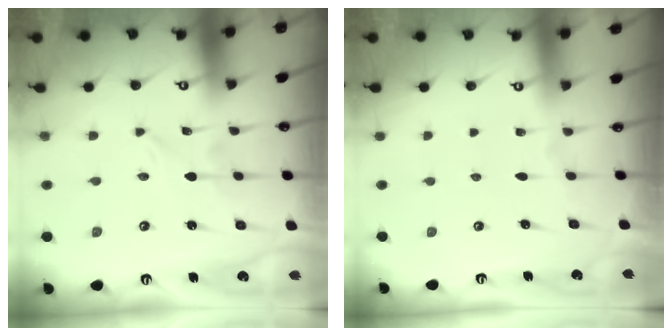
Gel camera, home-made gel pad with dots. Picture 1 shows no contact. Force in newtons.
{"total": 0.0}